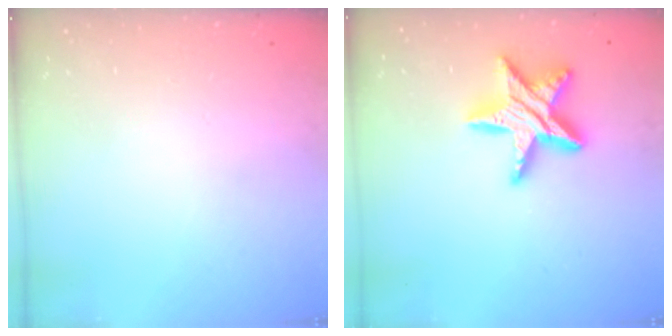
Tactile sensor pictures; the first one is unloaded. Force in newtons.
{"total": 14.9, "press": 14.8, "slide": 1.0}